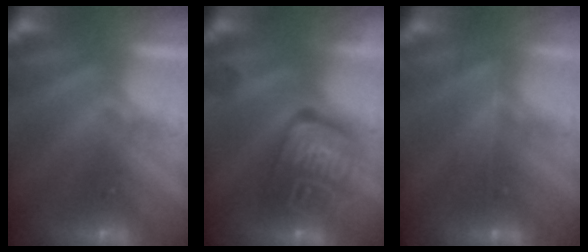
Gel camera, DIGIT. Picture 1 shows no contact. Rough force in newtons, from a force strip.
{"total": 9.3}
{"total": 2.5}